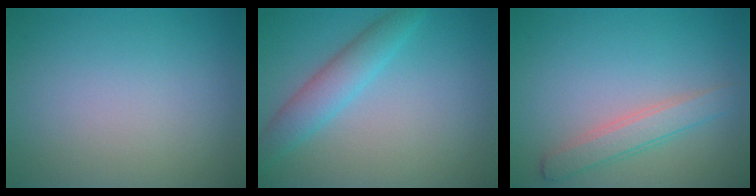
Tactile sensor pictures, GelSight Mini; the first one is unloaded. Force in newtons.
{"total": 3.5, "press": 3.5, "slide": 0.1}
{"total": 2.6, "press": 2.6, "slide": 0.1}